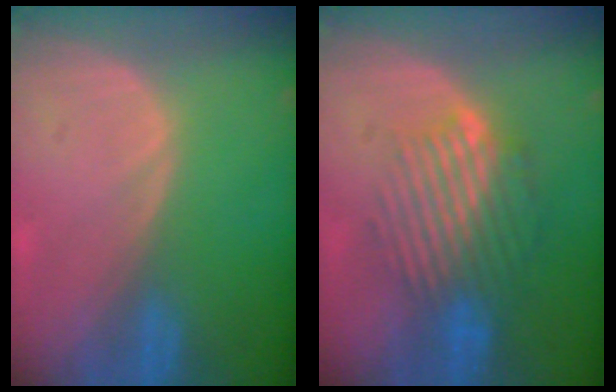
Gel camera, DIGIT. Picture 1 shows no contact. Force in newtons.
{"total": 9.2, "press": 8.0, "slide": 4.7}